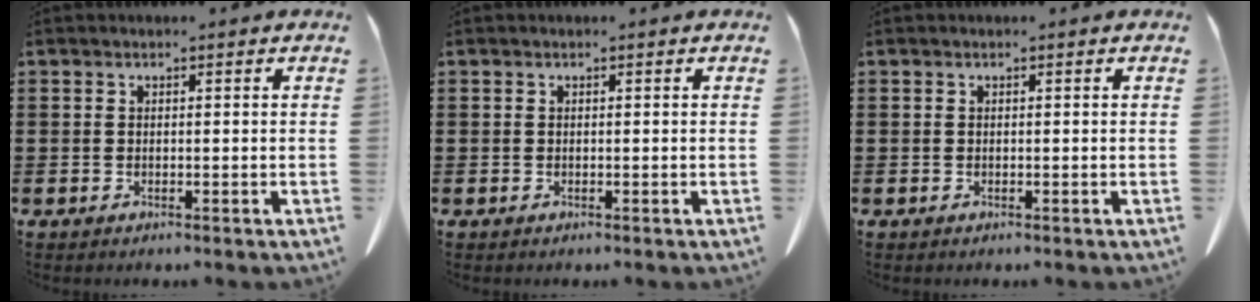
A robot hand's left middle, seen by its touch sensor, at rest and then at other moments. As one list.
[{"total": 0.0}, {"total": 0.0}]